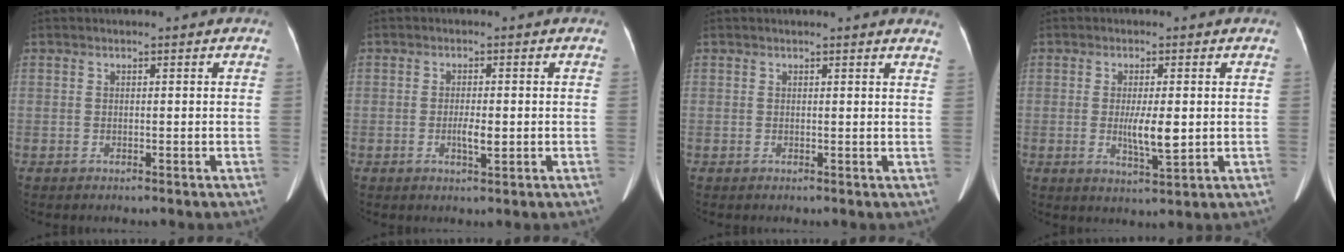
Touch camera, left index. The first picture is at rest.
{"total": 2.7, "force": [-0.5, 0.7, 2.5], "torque": [-0.049, -0.001, -0.006]}
{"total": 4.4, "force": [4.2, 0.0, 1.2], "torque": [-0.010, -0.012, 0.023]}
{"total": 5.0, "force": [-0.1, 1.0, 4.9], "torque": [-0.089, -0.009, 0.001]}